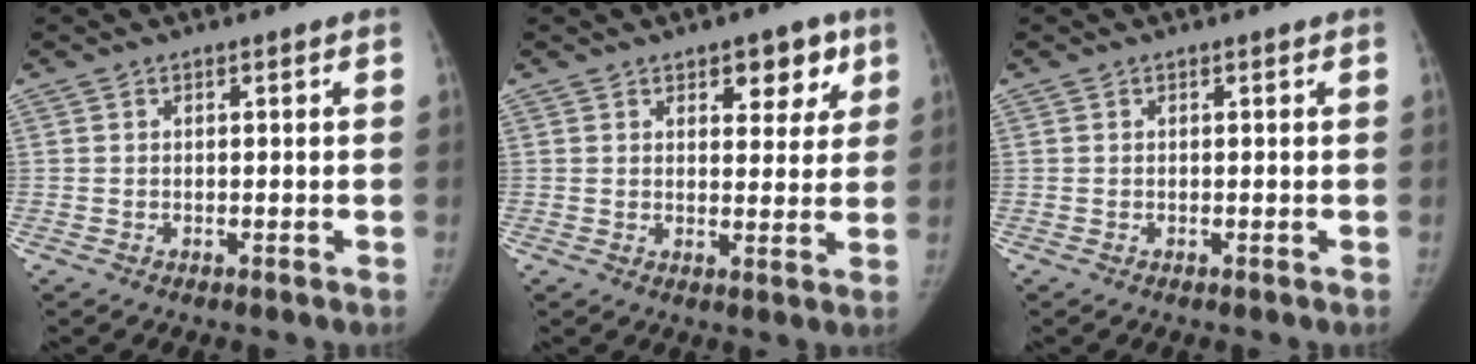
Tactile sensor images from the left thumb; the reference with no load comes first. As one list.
[{"total": 7.1, "force": [3.8, 4.1, 4.5], "torque": [-0.019, -0.016, 0.047]}, {"total": 0.0}]